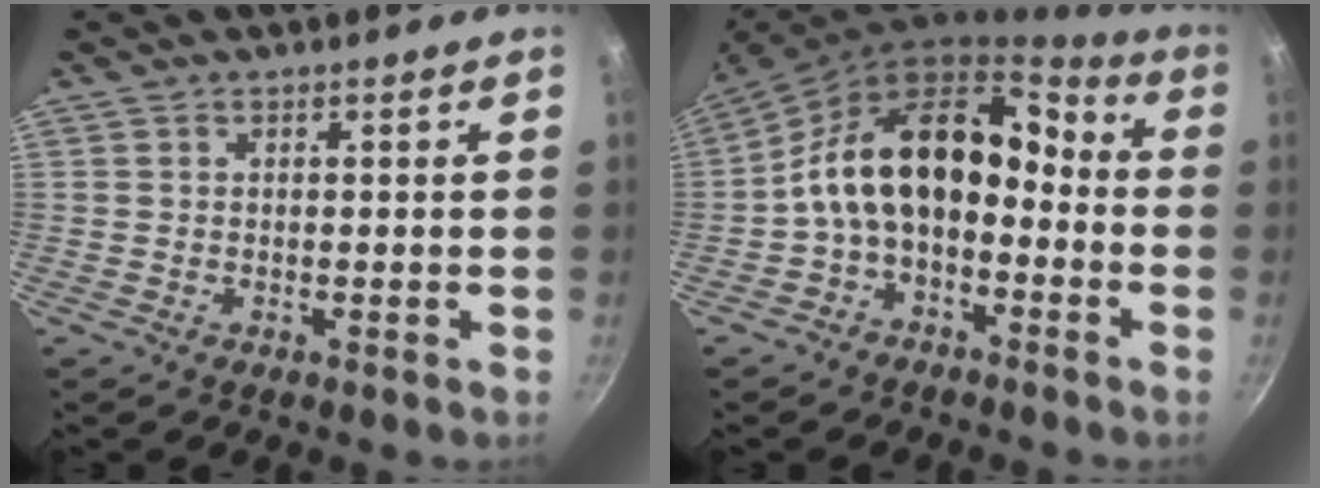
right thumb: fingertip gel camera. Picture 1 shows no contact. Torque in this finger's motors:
{"motor_torque": [2.50, 2.51, 1.13, -1.12, 0.40]}